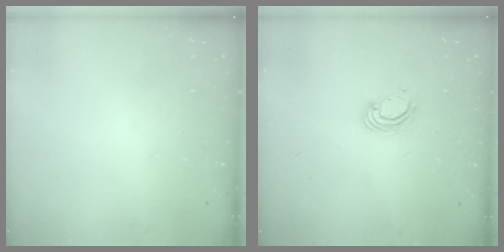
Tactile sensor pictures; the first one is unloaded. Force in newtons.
{"total": 4.8, "press": 4.8, "slide": 0.3}